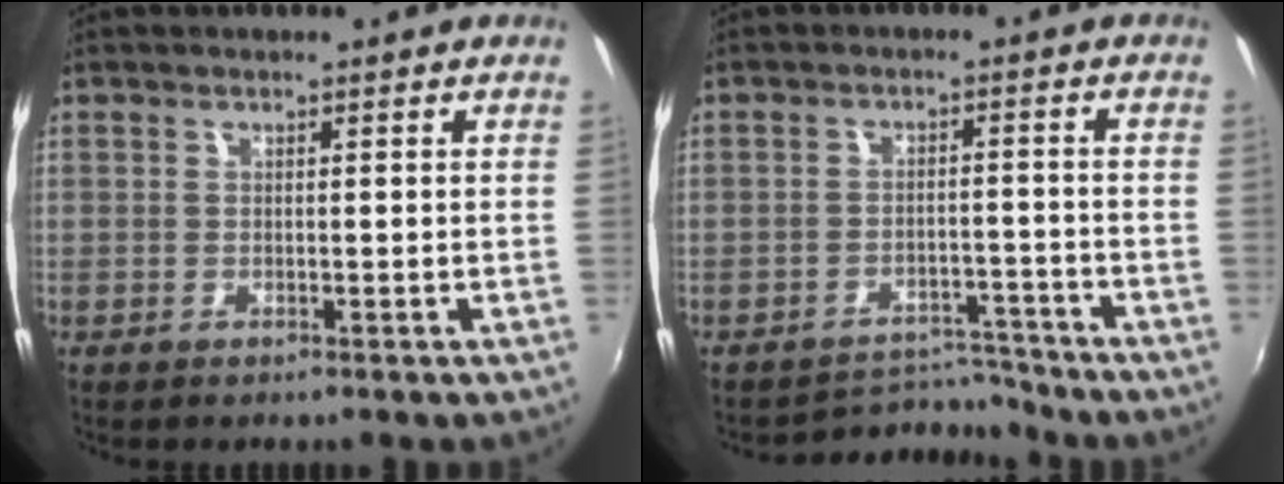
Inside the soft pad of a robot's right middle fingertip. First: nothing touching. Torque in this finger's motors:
{"motor_torque": [-0.99, -1.15, -0.27, -0.03]}